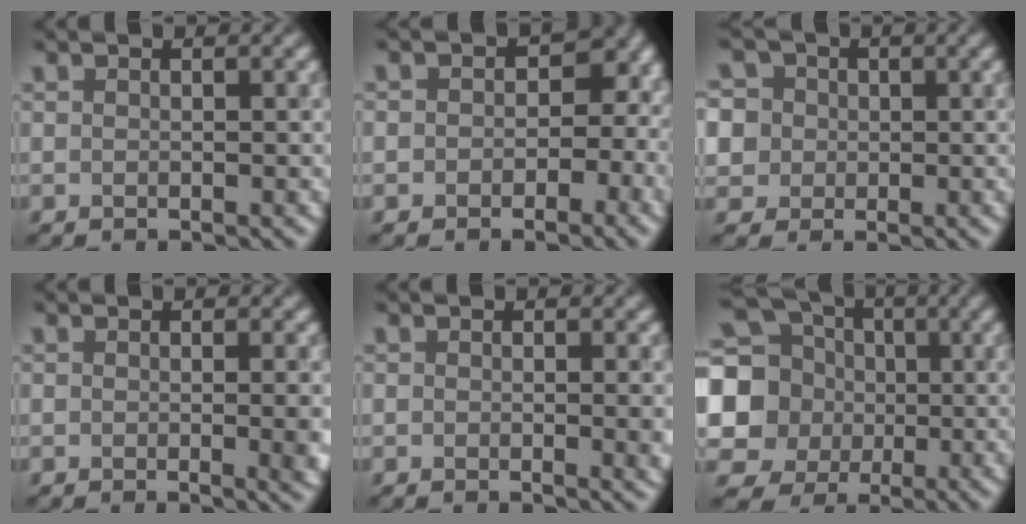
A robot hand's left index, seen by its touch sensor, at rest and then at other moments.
{"total": 5.1, "force": [-0.1, 4.1, 3.0], "torque": [0.025, 0.013, -0.025]}
{"total": 8.0, "force": [2.6, 6.8, 3.2], "torque": [-0.065, 0.031, 0.014]}
{"total": 3.1, "force": [-0.4, 1.1, 2.8], "torque": [-0.027, -0.005, -0.003]}
{"total": 1.7, "force": [-0.2, 0.6, 1.6], "torque": [-0.019, -0.005, -0.003]}
{"total": 13.9, "force": [0.6, 12.8, 5.3], "torque": [-0.170, 0.019, -0.022]}